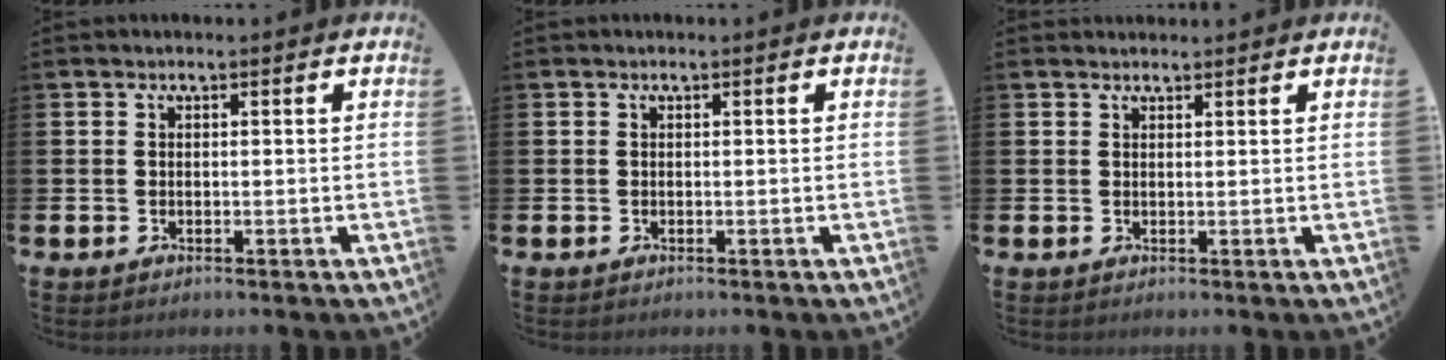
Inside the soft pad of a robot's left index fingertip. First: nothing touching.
{"total": 0.0}
{"total": 1.1, "force": [1.0, 0.3, 0.0], "torque": [0.009, 0.000, 0.017]}